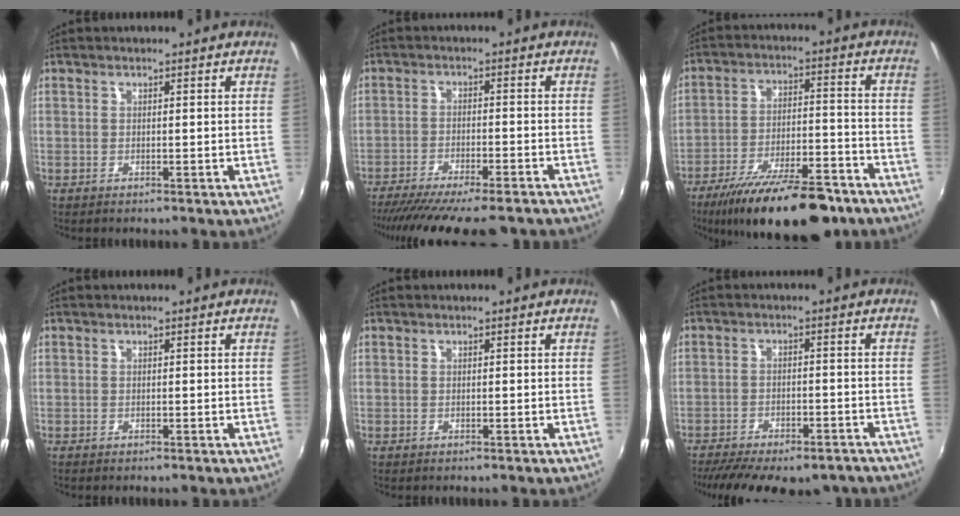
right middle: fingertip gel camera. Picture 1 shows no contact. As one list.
[{"total": 17.3, "force": [-14.7, 2.9, 8.7], "torque": [-0.166, -0.041, -0.216]}, {"total": 21.2, "force": [-16.1, 6.2, 12.3], "torque": [-0.217, -0.027, -0.238]}, {"total": 0.0}, {"total": 0.0}, {"total": 18.9, "force": [-14.9, 6.9, 9.3], "torque": [-0.190, -0.029, -0.194]}]